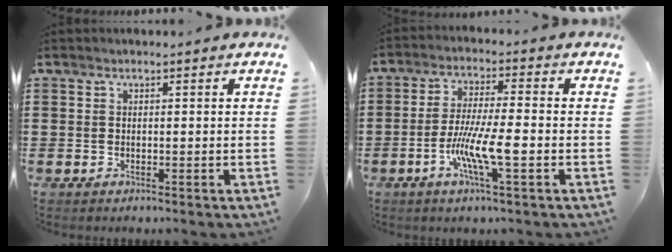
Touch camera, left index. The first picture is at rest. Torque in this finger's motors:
{"motor_torque": [1.70, 0.44, 0.68, 0.10]}